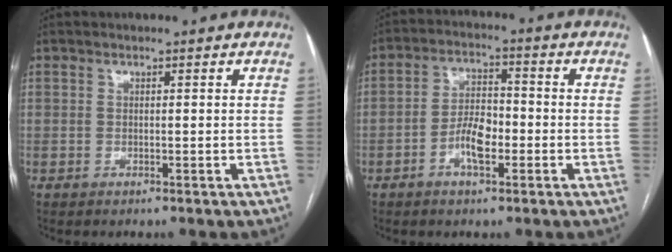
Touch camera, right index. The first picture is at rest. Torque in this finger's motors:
{"motor_torque": [0.07, 0.02, 0.08, 0.02]}